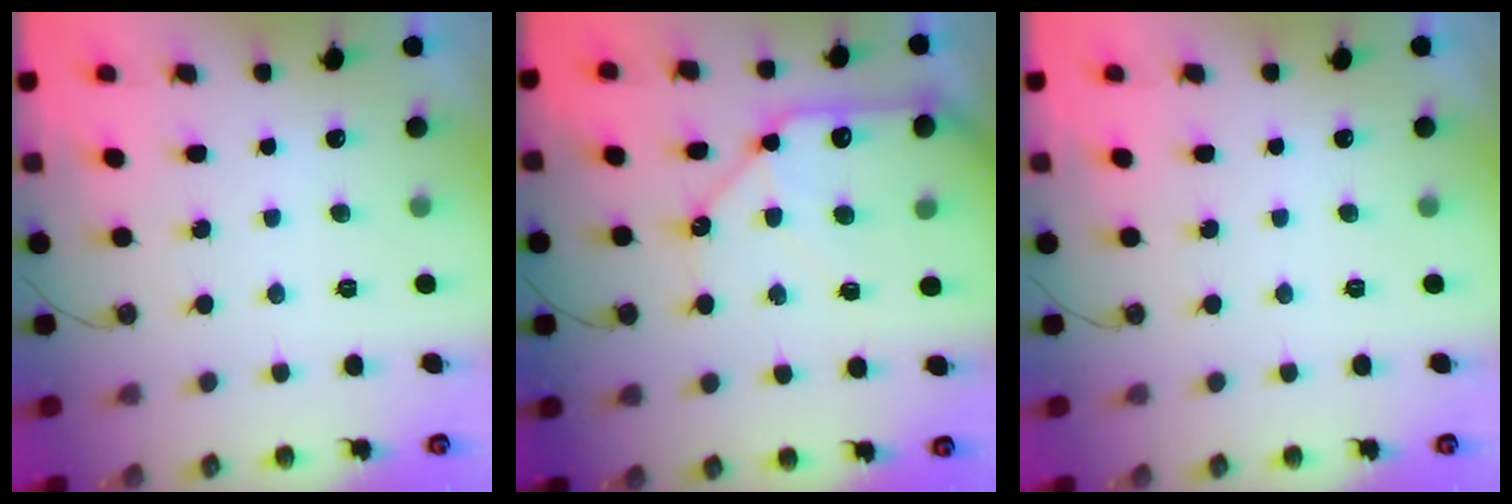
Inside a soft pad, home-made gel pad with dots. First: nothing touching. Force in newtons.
{"total": 12.7, "press": 12.6, "slide": 1.8}
{"total": 0.0}